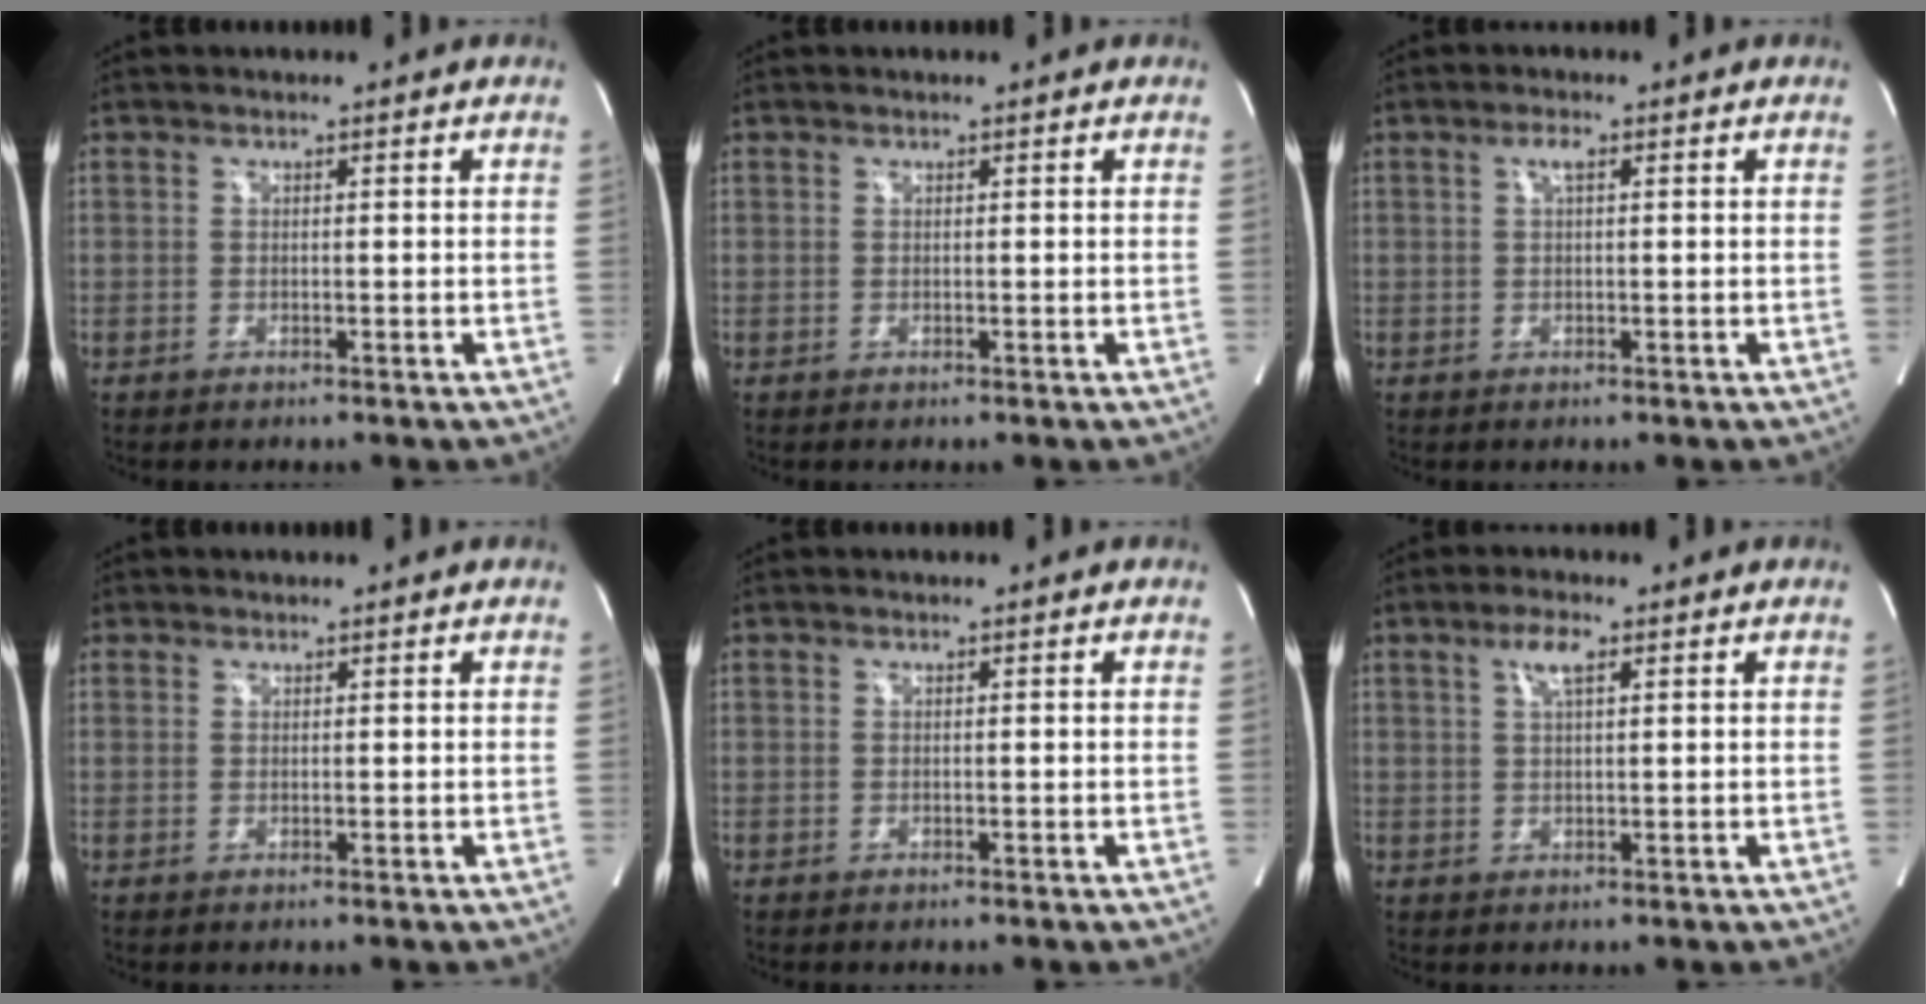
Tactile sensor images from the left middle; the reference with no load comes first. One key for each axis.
{"total": 0.0}
{"total": 1.6, "fx": 0.6, "fy": 0.3, "fz": 1.4, "tx": -0.027, "ty": 0.004, "tz": 0.008}
{"total": 0.8, "fx": 0.5, "fy": 0.7, "fz": 0.0, "tx": 0.005, "ty": 0.000, "tz": 0.007}
{"total": 0.0}
{"total": 3.3, "fx": 1.6, "fy": 0.6, "fz": 2.8, "tx": -0.057, "ty": 0.006, "tz": 0.030}